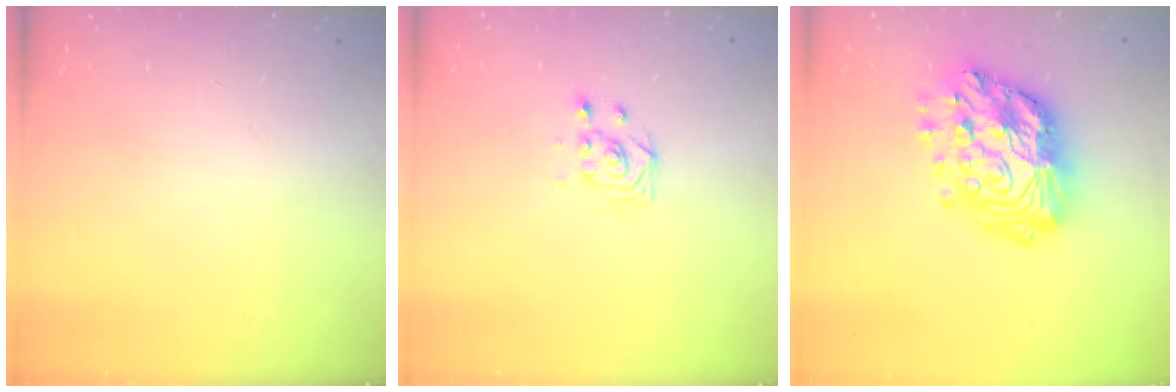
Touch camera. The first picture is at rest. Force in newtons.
{"total": 2.9, "press": 2.9, "slide": 0.1}
{"total": 21.7, "press": 21.5, "slide": 2.2}